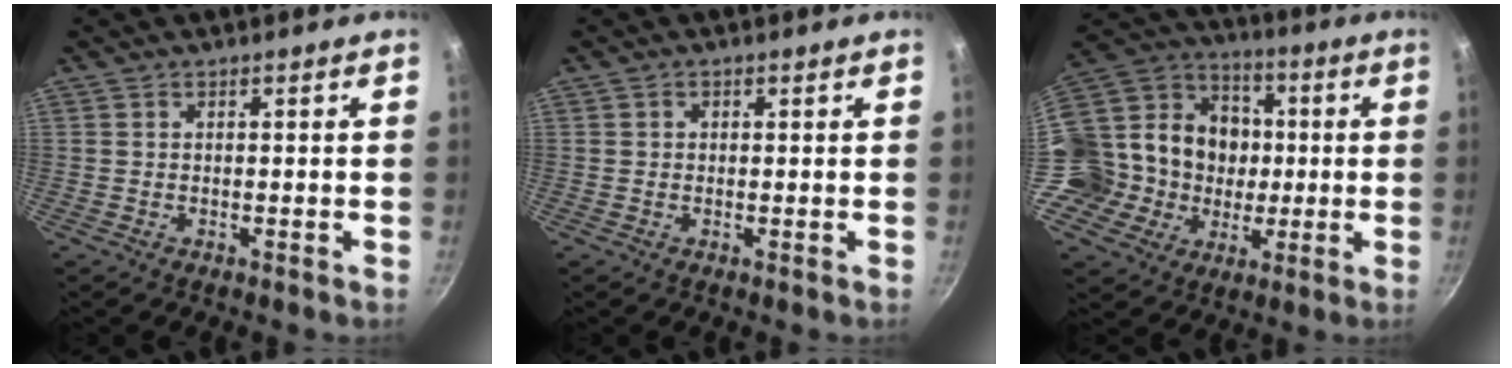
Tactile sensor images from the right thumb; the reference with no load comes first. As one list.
[{"total": 0.8, "force": [0.2, 0.6, 0.3], "torque": [-0.003, 0.003, 0.002]}, {"total": 23.1, "force": [-1.2, 20.8, 10.1], "torque": [-0.161, 0.034, -0.015]}]